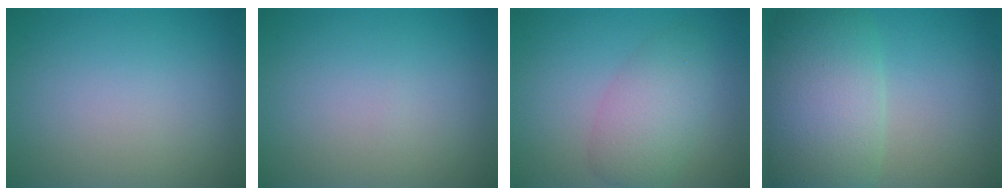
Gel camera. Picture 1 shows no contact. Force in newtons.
{"total": 0.0}
{"total": 4.0, "press": 4.0, "slide": 0.3}
{"total": 9.8, "press": 9.8, "slide": 0.5}